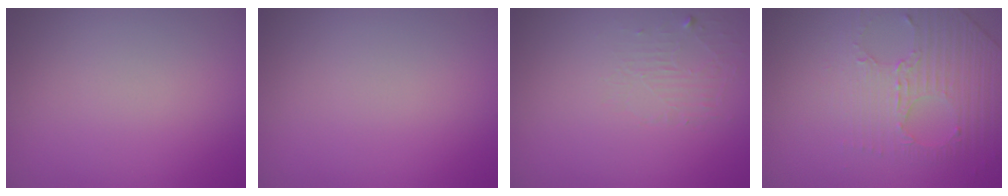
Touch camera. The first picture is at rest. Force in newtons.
{"total": 0.0}
{"total": 1.4, "press": 0.1, "slide": 1.4}
{"total": 4.3, "press": 2.9, "slide": 3.2}